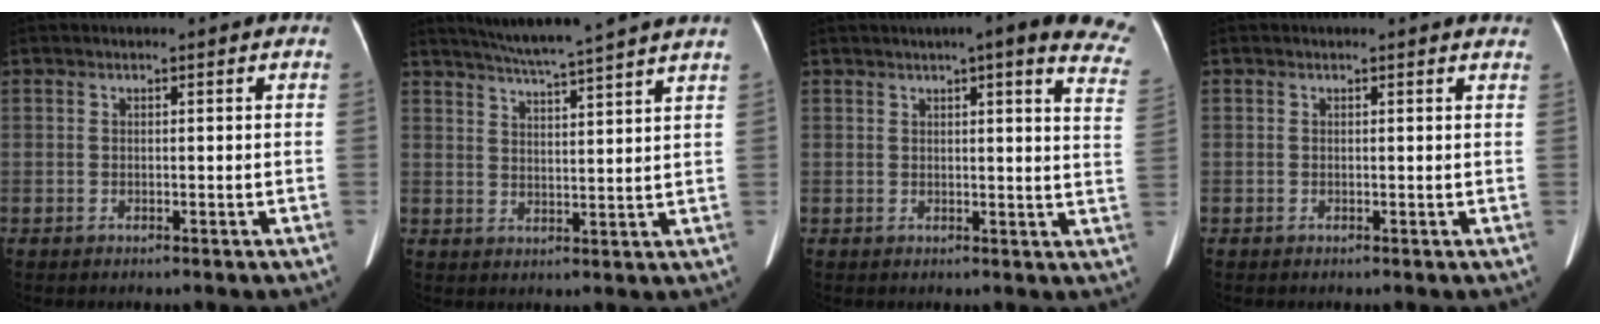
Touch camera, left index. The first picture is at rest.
{"total": 14.1, "force": [12.3, -1.4, 6.7], "torque": [-0.112, 0.000, 0.162]}
{"total": 17.0, "force": [13.3, 2.3, 10.3], "torque": [-0.113, -0.008, 0.132]}
{"total": 3.3, "force": [3.0, 1.3, 0.5], "torque": [-0.003, 0.006, 0.009]}